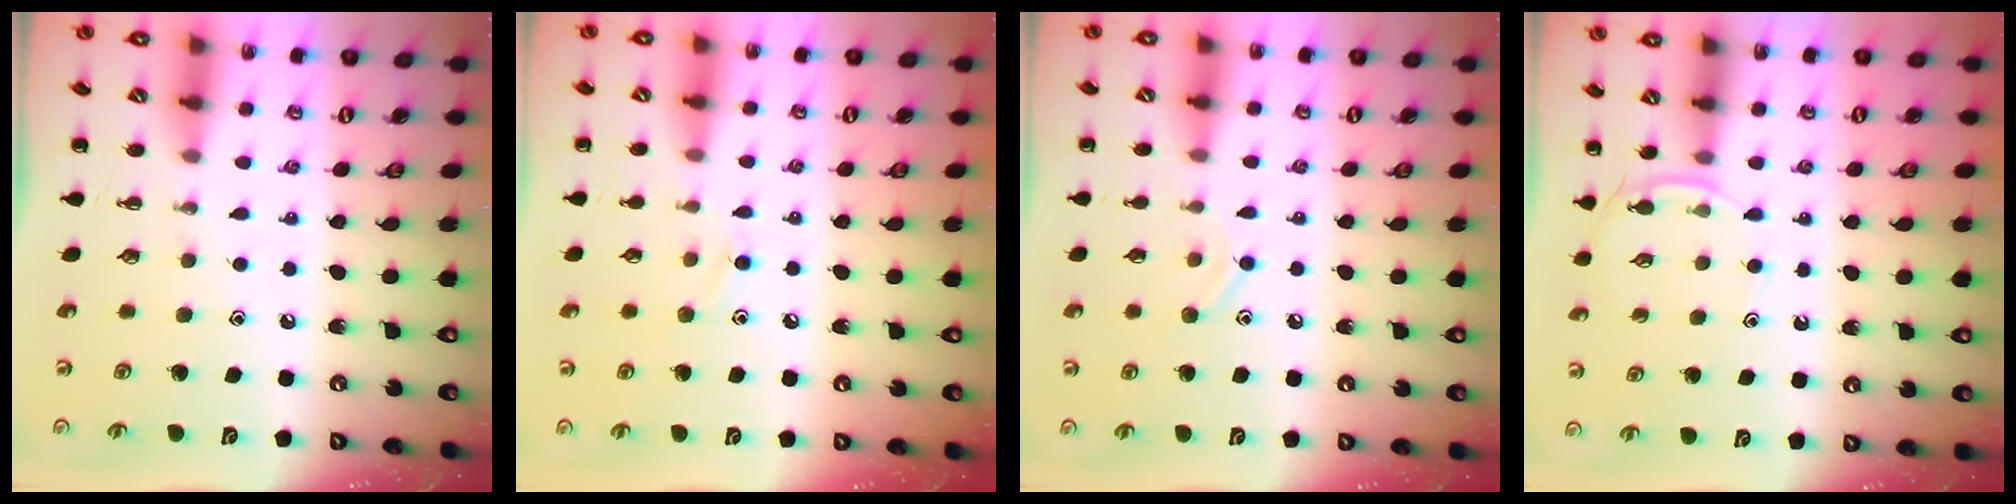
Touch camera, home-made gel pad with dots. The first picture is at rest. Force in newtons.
{"total": 7.6, "press": 7.3, "slide": 2.3}
{"total": 7.5, "press": 7.1, "slide": 2.3}
{"total": 4.9, "press": 4.8, "slide": 1.2}